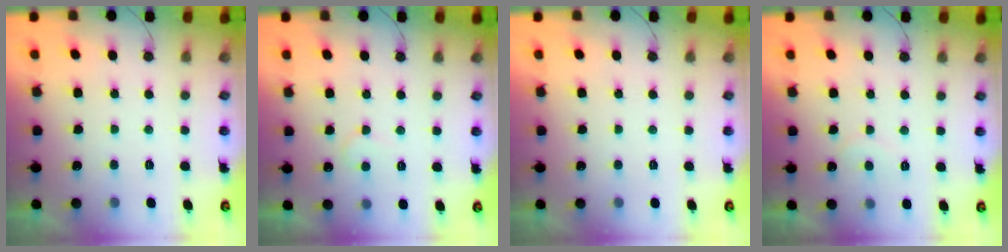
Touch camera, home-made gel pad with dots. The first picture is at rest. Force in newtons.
{"total": 4.4, "press": 4.4, "slide": 0.3}
{"total": 1.8, "press": 1.8, "slide": 0.1}
{"total": 4.9, "press": 4.9, "slide": 0.3}